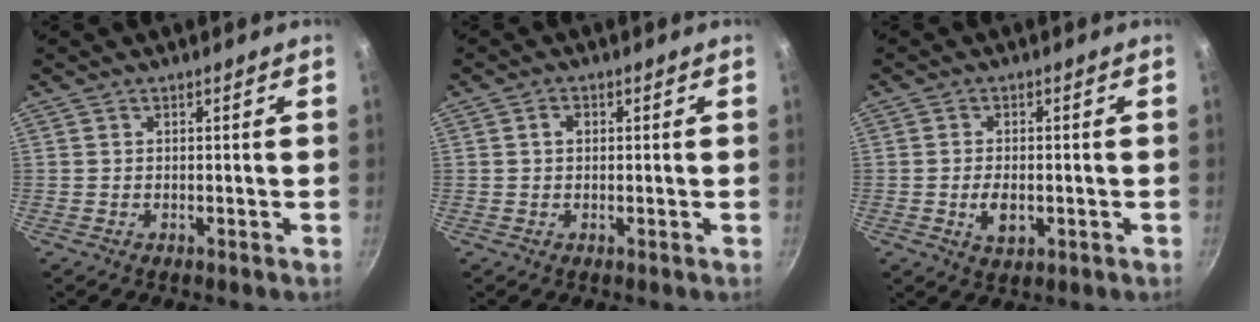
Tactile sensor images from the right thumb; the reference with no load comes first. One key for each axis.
{"total": 1.7, "fx": 0.3, "fy": 1.3, "fz": 1.1, "tx": -0.014, "ty": 0.005, "tz": 0.004}
{"total": 4.4, "fx": -0.9, "fy": 2.5, "fz": 3.5, "tx": -0.063, "ty": 0.001, "tz": -0.012}